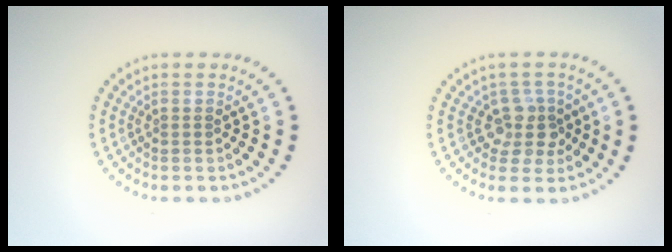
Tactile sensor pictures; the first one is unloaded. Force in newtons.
{"total": 2.8, "press": 2.2, "slide": 1.8}